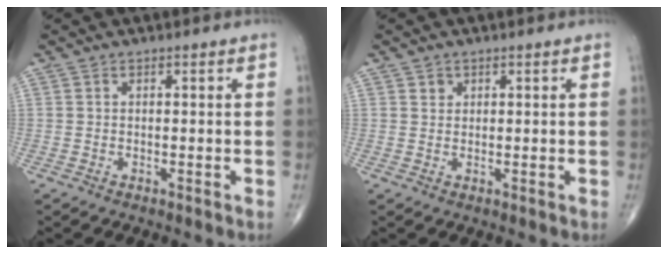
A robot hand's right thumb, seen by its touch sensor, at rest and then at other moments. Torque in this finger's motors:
{"motor_torque": [-0.44, 0.53, 0.31, 0.24, -0.03]}